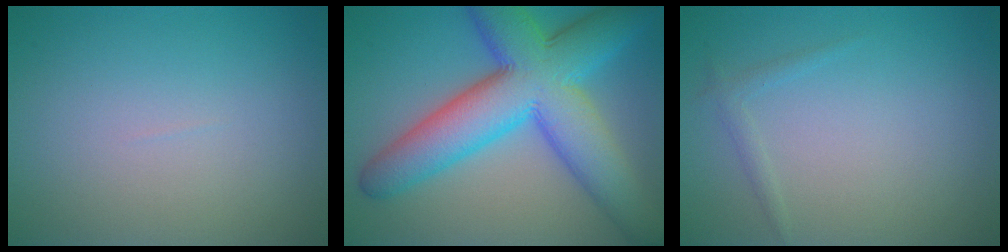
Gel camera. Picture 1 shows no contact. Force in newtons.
{"total": 11.8, "press": 11.8, "slide": 0.3}
{"total": 0.9, "press": 0.9, "slide": 0.1}